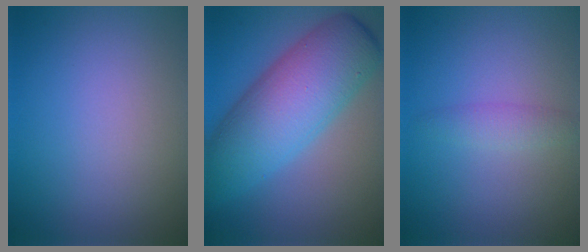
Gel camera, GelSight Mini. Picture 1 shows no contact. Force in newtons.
{"total": 9.9, "press": 9.9, "slide": 0.1}
{"total": 1.5, "press": 1.5, "slide": 0.0}